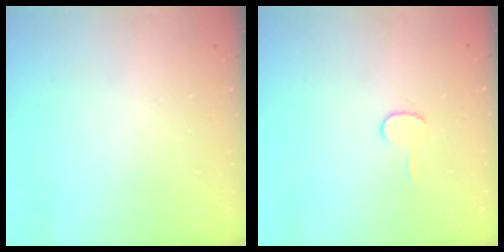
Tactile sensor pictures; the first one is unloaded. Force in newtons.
{"total": 3.9, "press": 3.9, "slide": 0.3}